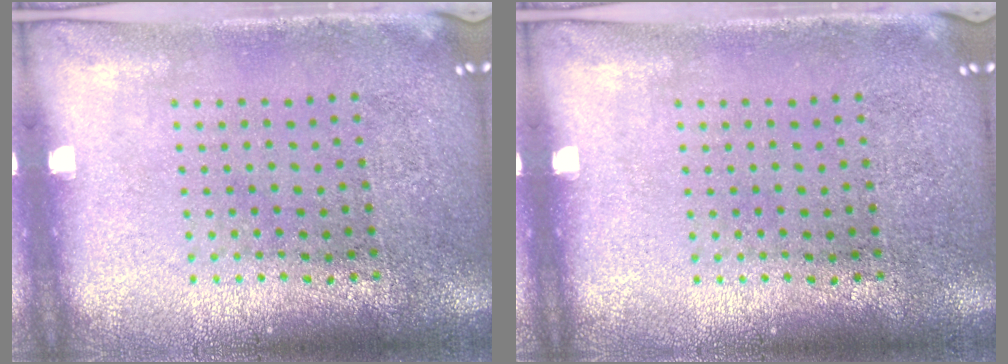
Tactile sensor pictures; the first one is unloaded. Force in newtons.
{"total": 0.0}